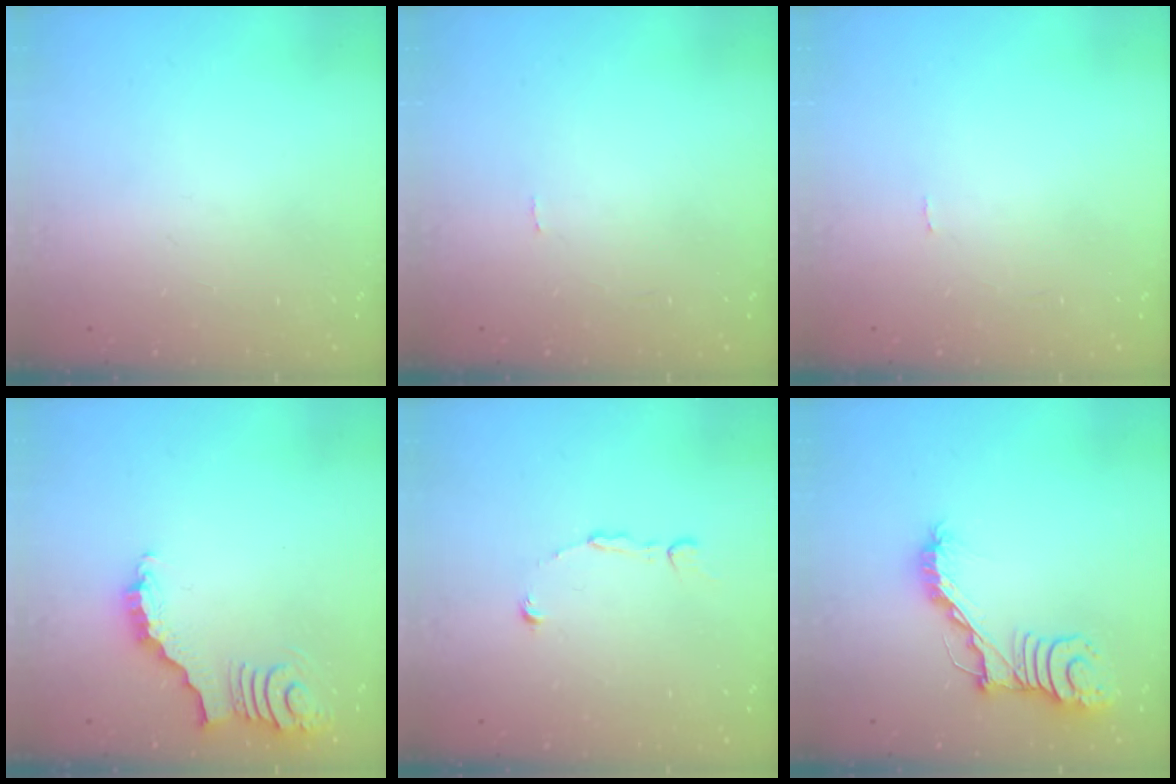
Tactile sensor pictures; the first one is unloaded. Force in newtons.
{"total": 0.0}
{"total": 0.0}
{"total": 4.0, "press": 3.9, "slide": 0.6}
{"total": 3.2, "press": 3.2, "slide": 0.1}
{"total": 15.5, "press": 15.4, "slide": 0.4}